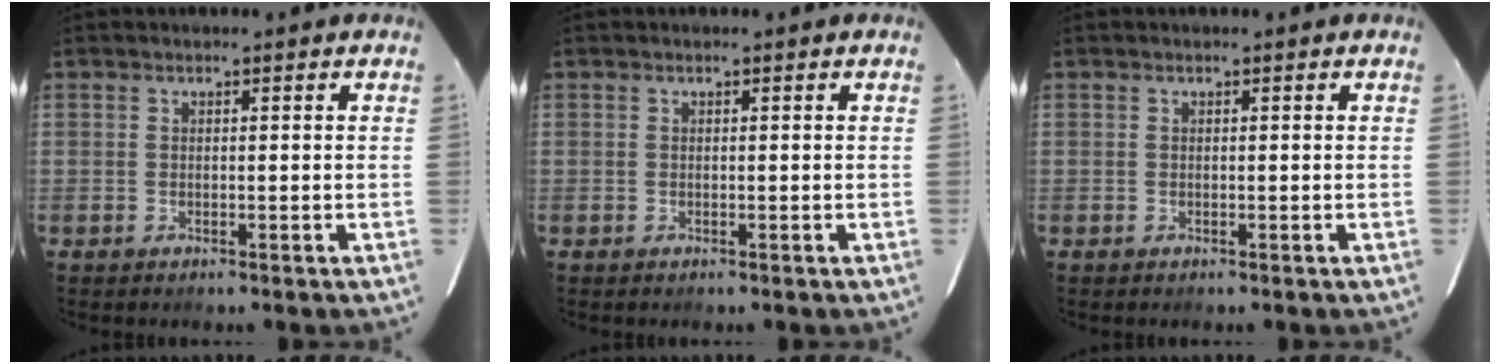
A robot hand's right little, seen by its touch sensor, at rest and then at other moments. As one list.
[{"total": 0.0}, {"total": 0.0}]